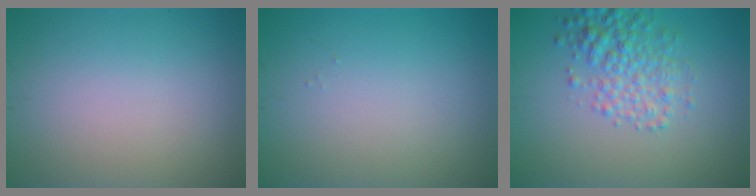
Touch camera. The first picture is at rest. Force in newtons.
{"total": 0.0}
{"total": 3.9, "press": 3.9, "slide": 0.1}